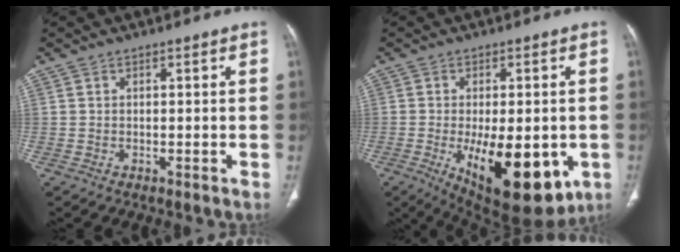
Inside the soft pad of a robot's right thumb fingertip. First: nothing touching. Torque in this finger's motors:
{"motor_torque": [2.15, 2.86, 2.12, -0.52, 0.51]}